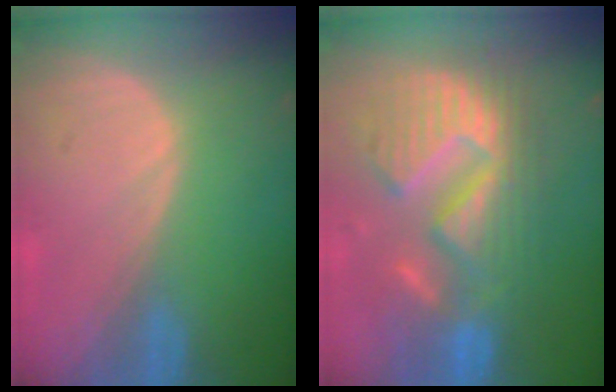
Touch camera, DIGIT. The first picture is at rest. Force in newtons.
{"total": 13.1, "press": 13.0, "slide": 1.4}